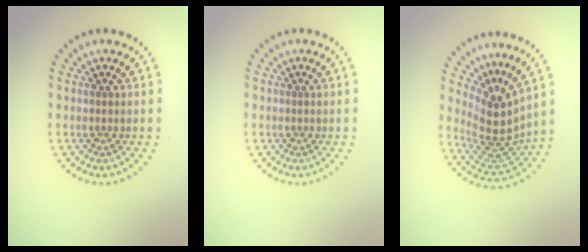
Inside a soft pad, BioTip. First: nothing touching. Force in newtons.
{"total": 0.0}
{"total": 4.3, "press": 3.1, "slide": 3.0}